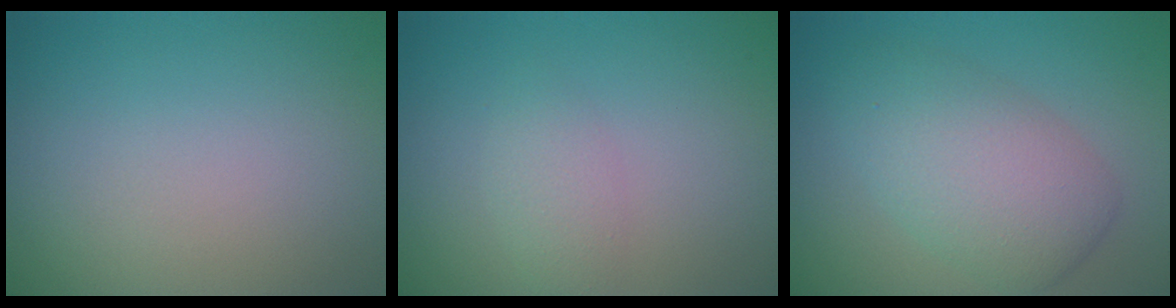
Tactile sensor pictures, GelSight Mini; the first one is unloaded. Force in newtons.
{"total": 1.6, "press": 1.6, "slide": 0.1}
{"total": 5.6, "press": 5.6, "slide": 0.3}